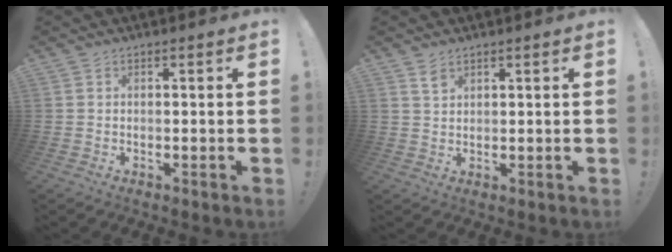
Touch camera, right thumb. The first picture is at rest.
{"total": 2.6, "force": [1.9, 1.4, 1.0], "torque": [-0.007, -0.010, 0.033]}